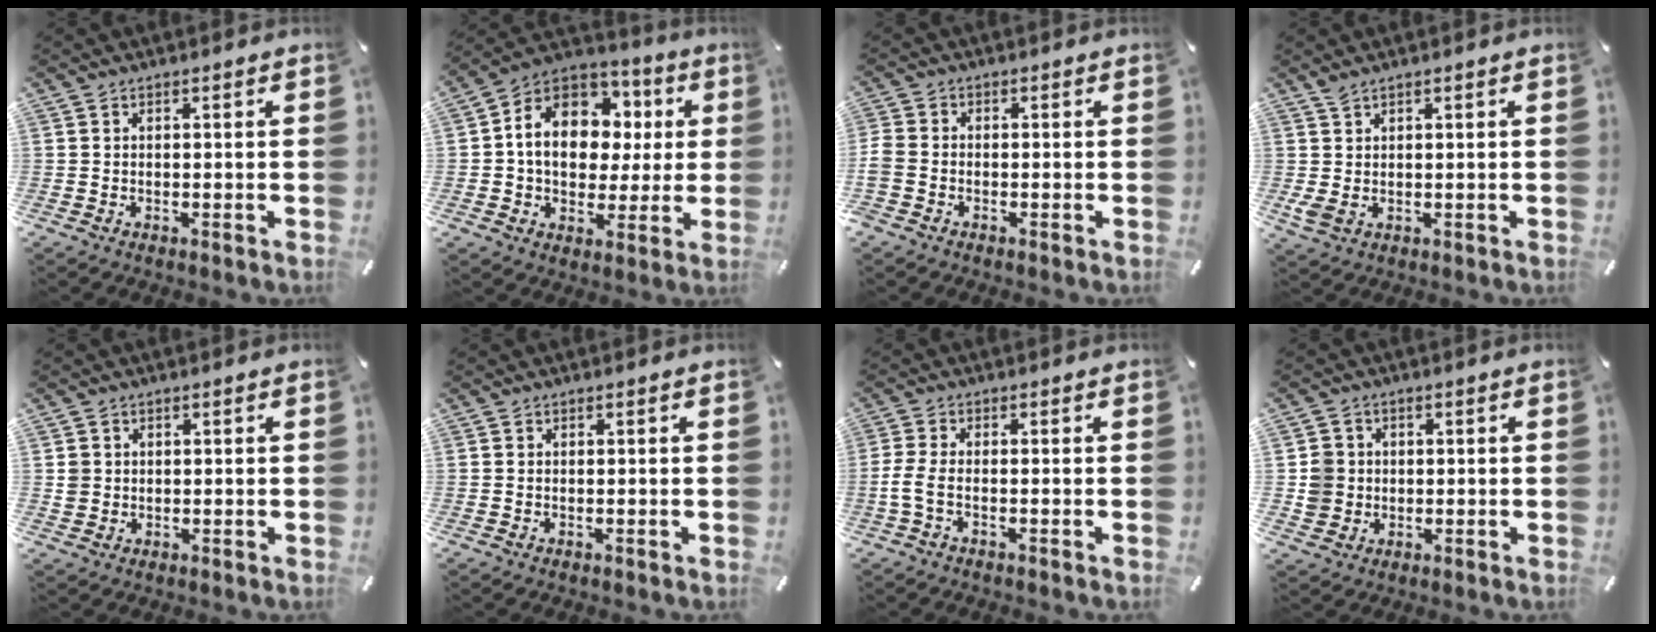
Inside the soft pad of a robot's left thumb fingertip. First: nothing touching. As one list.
[{"total": 13.5, "force": [1.8, 11.0, 7.6], "torque": [-0.136, -0.004, 0.039]}, {"total": 3.2, "force": [-1.4, 2.4, 1.6], "torque": [-0.039, 0.003, -0.026]}, {"total": 3.3, "force": [1.2, 2.0, 2.3], "torque": [-0.043, -0.007, 0.023]}, {"total": 2.4, "force": [0.2, 2.4, 0.3], "torque": [-0.006, 0.005, 0.003]}, {"total": 0.0}, {"total": 4.1, "force": [-1.3, 1.1, 3.7], "torque": [-0.084, -0.006, -0.026]}, {"total": 5.7, "force": [0.1, 5.6, 1.0], "torque": [-0.021, 0.005, 0.004]}]